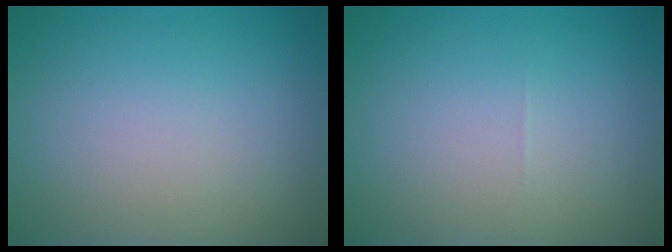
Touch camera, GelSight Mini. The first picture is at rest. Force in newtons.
{"total": 0.0}